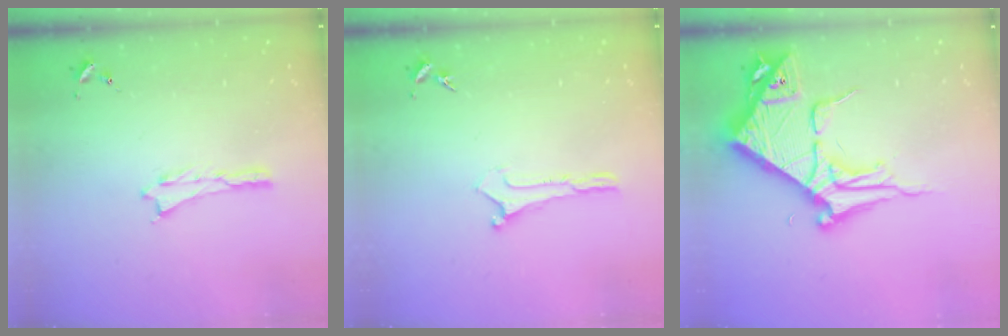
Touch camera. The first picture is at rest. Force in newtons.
{"total": 0.0}
{"total": 9.2, "press": 9.2, "slide": 1.1}